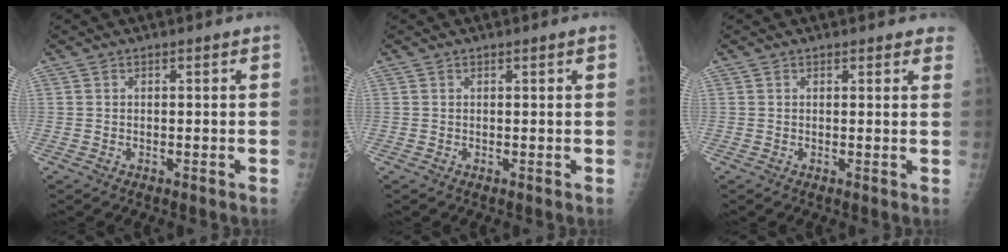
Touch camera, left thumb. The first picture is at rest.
{"total": 0.5, "force": [0.4, 0.0, 0.3], "torque": [-0.010, -0.002, 0.008]}
{"total": 3.4, "force": [3.1, 1.1, 0.9], "torque": [0.018, -0.009, 0.020]}